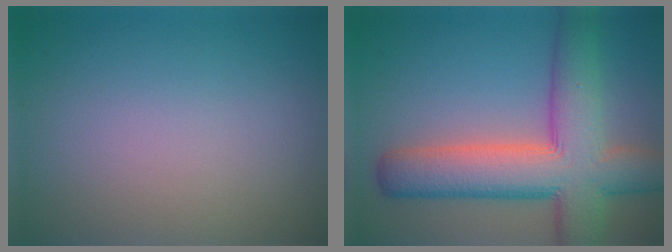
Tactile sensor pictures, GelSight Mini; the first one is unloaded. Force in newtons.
{"total": 10.4, "press": 10.4, "slide": 0.6}